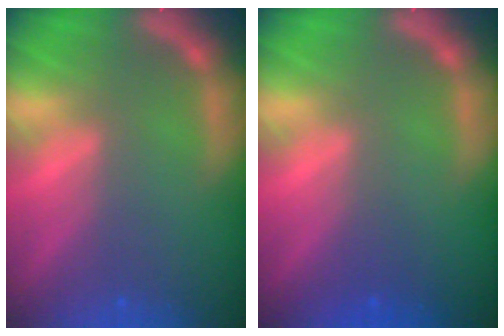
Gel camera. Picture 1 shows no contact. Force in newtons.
{"total": 0.9}